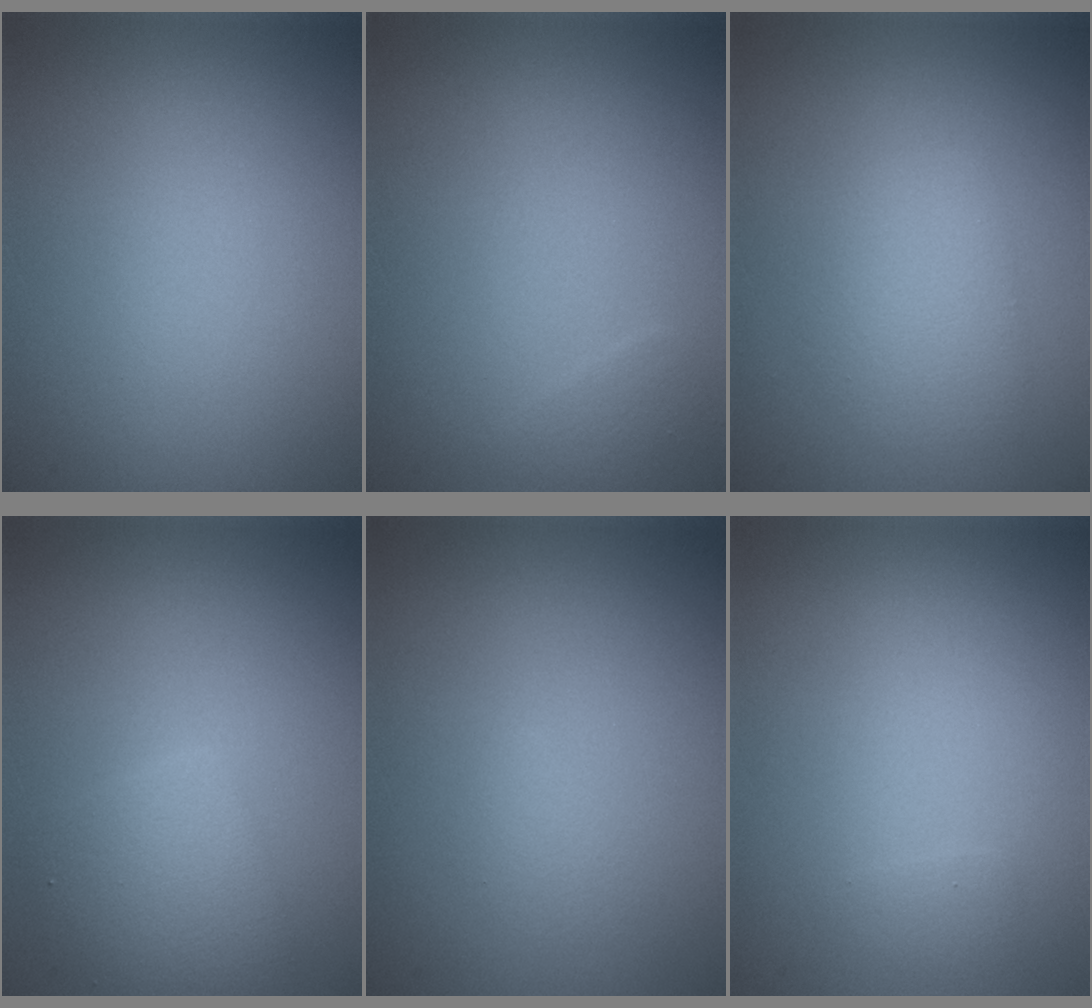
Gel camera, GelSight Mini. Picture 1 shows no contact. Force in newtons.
{"total": 0.9, "press": 0.9, "slide": 0.0}
{"total": 2.3, "press": 2.3, "slide": 0.1}
{"total": 3.0, "press": 3.0, "slide": 0.2}
{"total": 0.8, "press": 0.8, "slide": 0.0}
{"total": 0.5, "press": 0.5, "slide": 0.0}